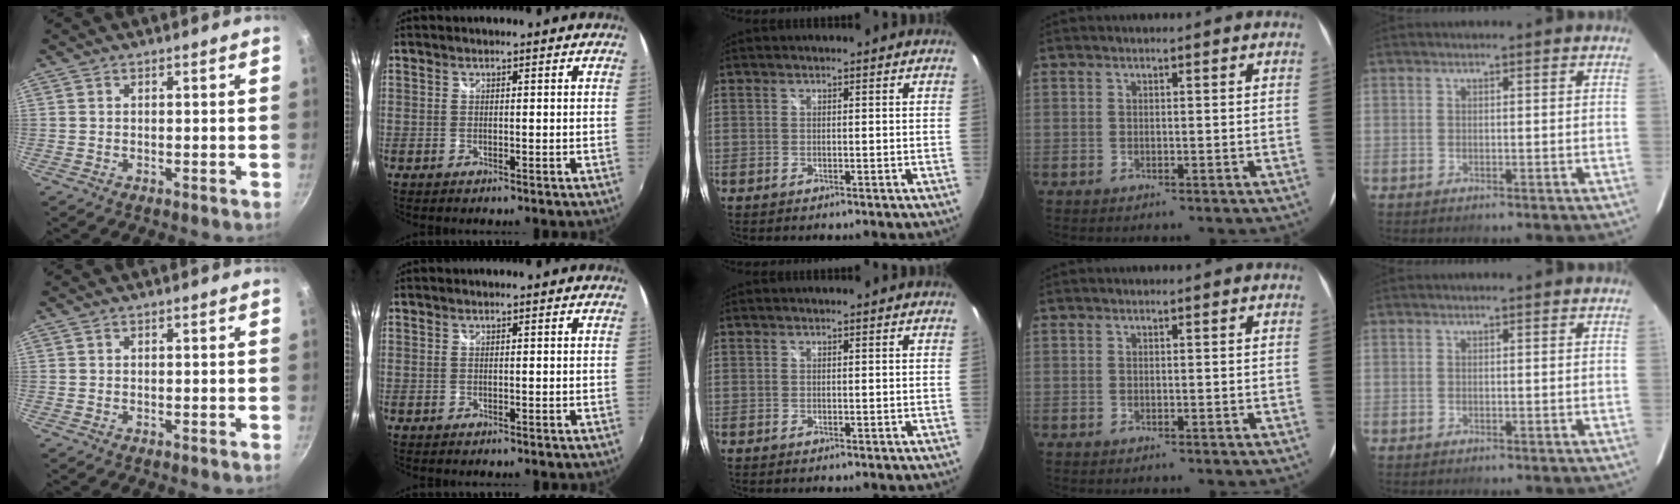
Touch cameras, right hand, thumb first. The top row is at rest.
{}